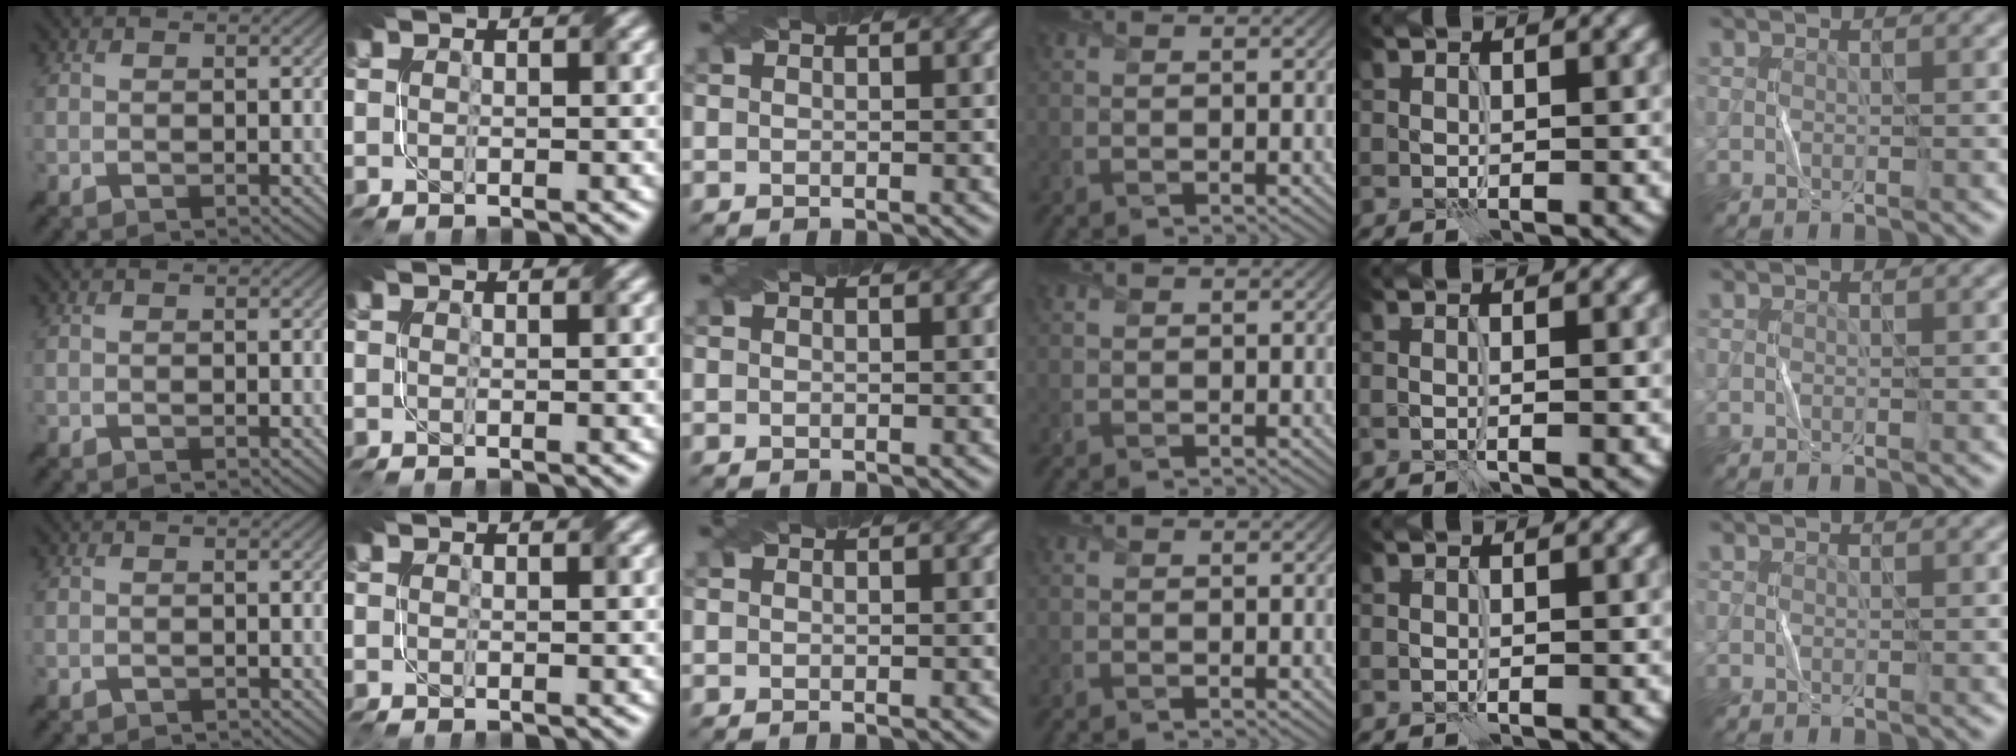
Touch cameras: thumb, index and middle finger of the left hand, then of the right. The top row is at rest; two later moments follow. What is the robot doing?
{"motion": "fold", "object": "bubble wrap"}